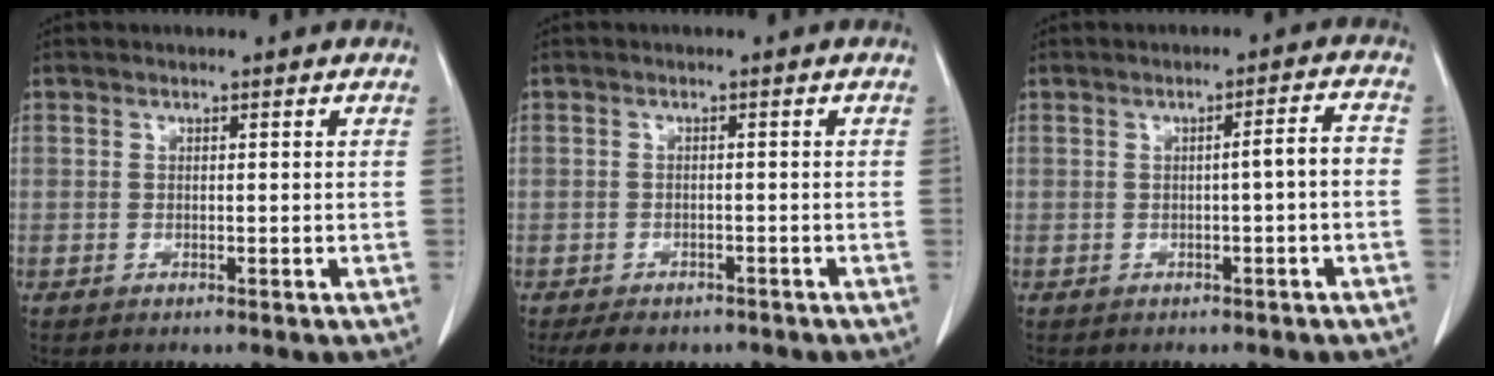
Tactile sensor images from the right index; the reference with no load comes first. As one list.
[{"total": 5.9, "force": [-4.5, 3.3, 1.9], "torque": [-0.024, 0.001, -0.059]}, {"total": 3.1, "force": [-0.6, 0.1, 3.1], "torque": [-0.041, 0.007, -0.008]}]